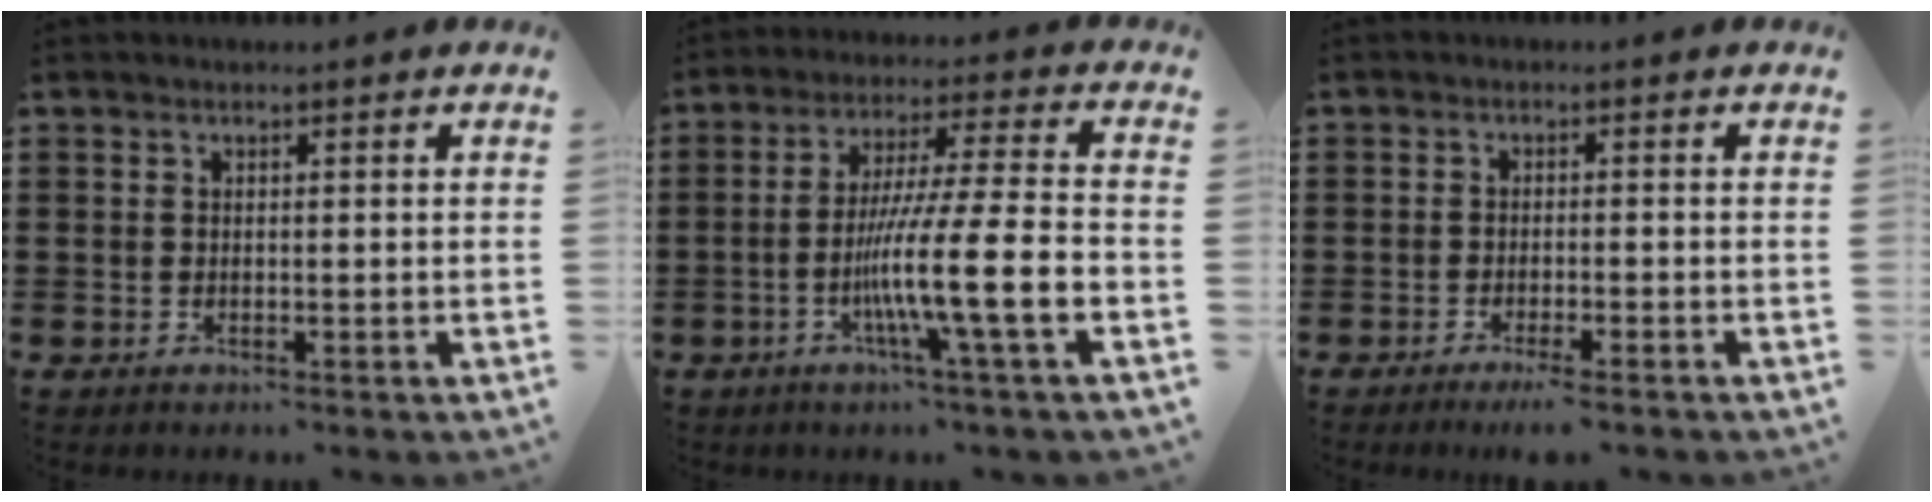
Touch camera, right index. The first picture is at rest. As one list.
[{"total": 12.3, "force": [-4.0, 0.1, 11.7], "torque": [-0.215, -0.011, -0.077]}, {"total": 2.2, "force": [-1.8, -0.3, 1.3], "torque": [-0.029, -0.006, -0.034]}]